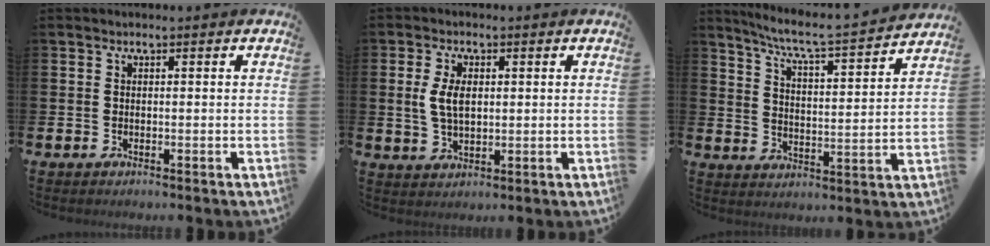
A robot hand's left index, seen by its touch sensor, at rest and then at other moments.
{"total": 4.3, "force": [1.1, 2.4, 3.4], "torque": [-0.060, 0.005, 0.015]}
{"total": 6.6, "force": [6.1, 0.1, 2.7], "torque": [-0.080, -0.047, 0.099]}